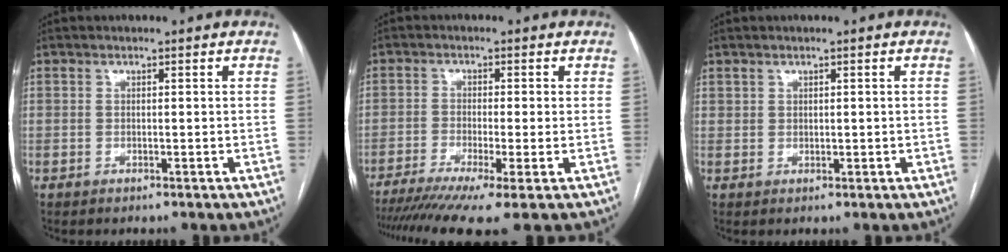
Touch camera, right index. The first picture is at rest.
{"total": 10.8, "force": [-7.6, 0.3, 7.8], "torque": [-0.126, -0.016, -0.123]}
{"total": 0.9, "force": [0.5, 0.6, 0.3], "torque": [0.000, 0.001, 0.010]}